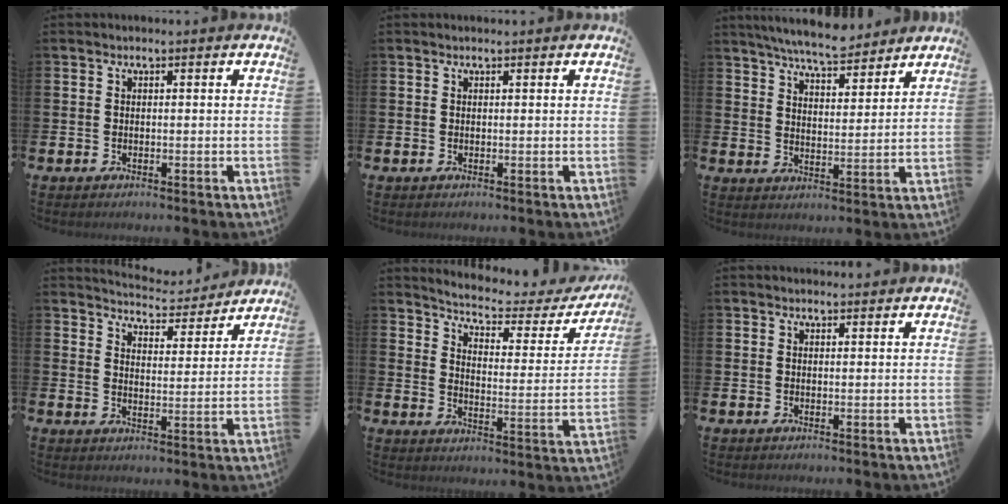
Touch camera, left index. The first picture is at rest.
{"total": 0.0}
{"total": 7.0, "force": [6.7, 0.8, 1.7], "torque": [-0.048, -0.032, 0.120]}
{"total": 5.1, "force": [5.1, 0.6, 0.2], "torque": [-0.019, -0.040, 0.086]}
{"total": 4.7, "force": [4.3, 0.9, 1.7], "torque": [-0.050, -0.037, 0.063]}
{"total": 0.8, "force": [0.8, 0.1, 0.2], "torque": [0.009, -0.004, 0.012]}